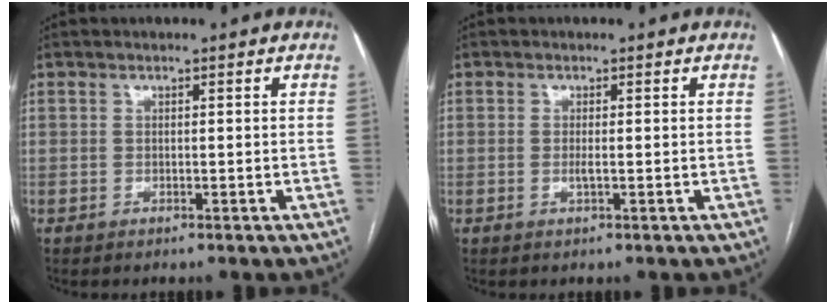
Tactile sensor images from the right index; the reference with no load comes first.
{"total": 1.0, "force": [-0.2, 0.0, 0.9], "torque": [-0.022, -0.002, -0.003]}